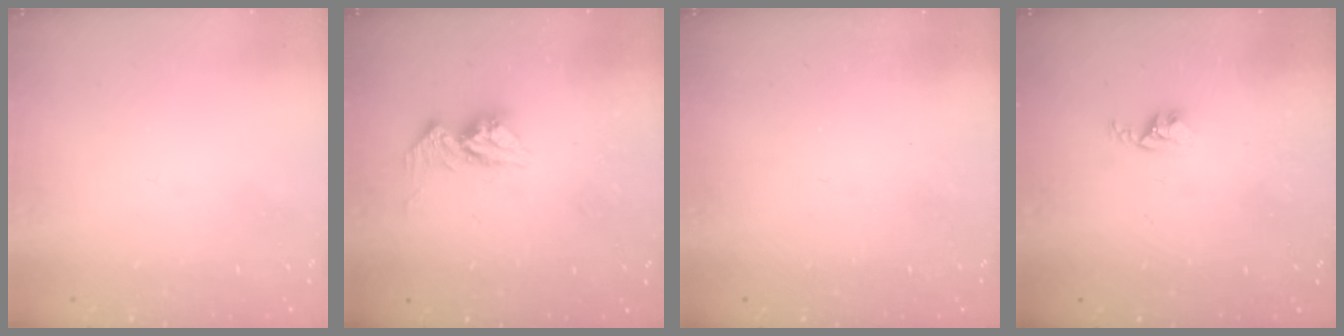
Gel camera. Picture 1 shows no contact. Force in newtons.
{"total": 10.3, "press": 10.3, "slide": 0.9}
{"total": 0.0}
{"total": 2.9, "press": 2.9, "slide": 0.4}